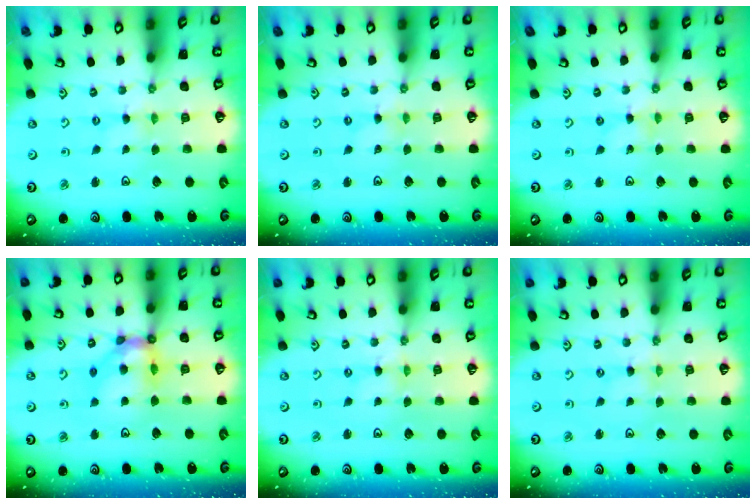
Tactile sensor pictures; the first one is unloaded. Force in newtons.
{"total": 0.0}
{"total": 0.0}
{"total": 11.1, "press": 10.9, "slide": 1.6}
{"total": 0.0}
{"total": 0.0}